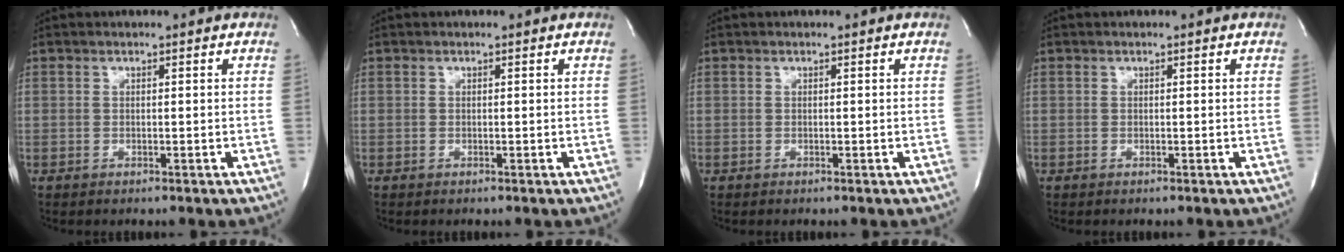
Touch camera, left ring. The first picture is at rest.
{"total": 0.0}
{"total": 0.0}
{"total": 0.0}